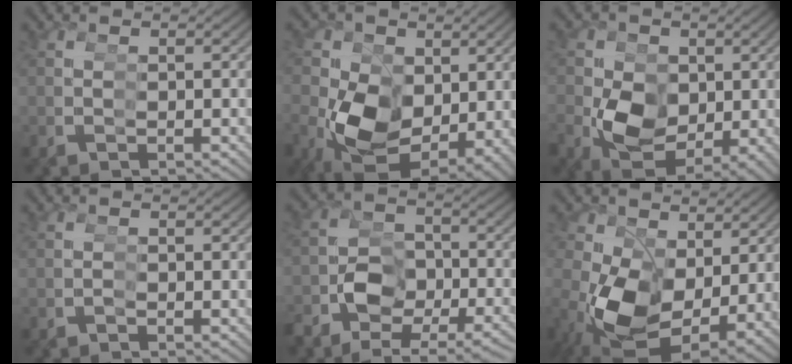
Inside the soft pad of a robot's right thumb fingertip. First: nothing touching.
{"total": 8.9, "force": [0.3, 7.1, 5.3], "torque": [-0.120, -0.031, 0.022]}
{"total": 6.2, "force": [0.3, 5.1, 3.4], "torque": [-0.083, -0.025, 0.020]}
{"total": 0.9, "force": [-0.7, 0.4, -0.3], "torque": [-0.009, -0.006, -0.012]}
{"total": 5.3, "force": [-1.9, 4.8, 1.1], "torque": [-0.029, 0.002, -0.039]}
{"total": 8.7, "force": [-0.2, 5.9, 6.4], "torque": [-0.128, -0.029, 0.013]}